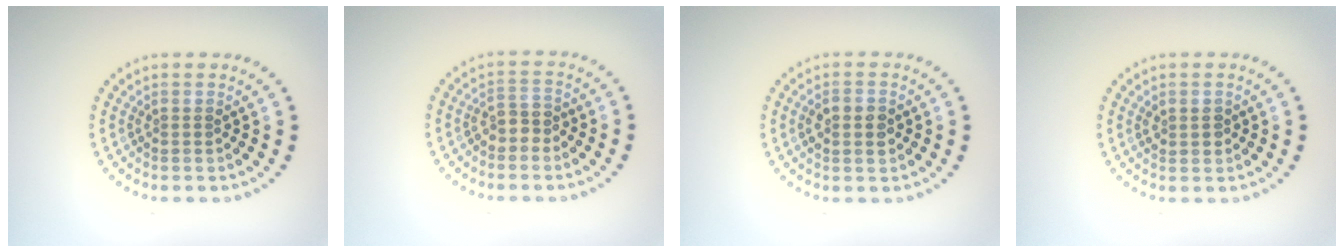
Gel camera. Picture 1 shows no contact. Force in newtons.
{"total": 1.7, "press": 1.5, "slide": 0.8}
{"total": 2.8, "press": 2.8, "slide": 0.2}
{"total": 1.5, "press": 1.4, "slide": 0.4}